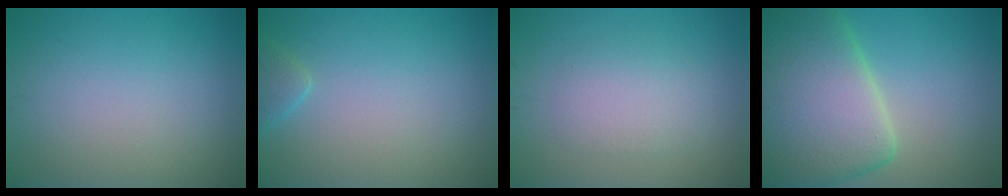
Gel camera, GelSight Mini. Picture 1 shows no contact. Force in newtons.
{"total": 1.6, "press": 1.6, "slide": 0.1}
{"total": 2.8, "press": 2.8, "slide": 0.2}
{"total": 11.8, "press": 11.7, "slide": 1.1}